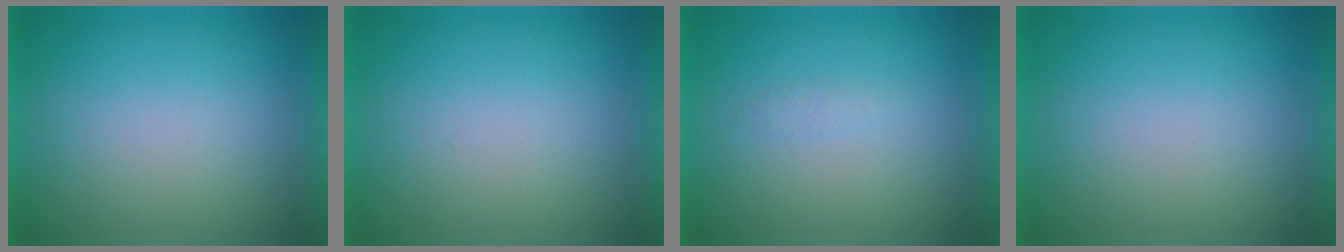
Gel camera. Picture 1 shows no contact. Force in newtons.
{"total": 0.0}
{"total": 1.0}
{"total": 0.0}